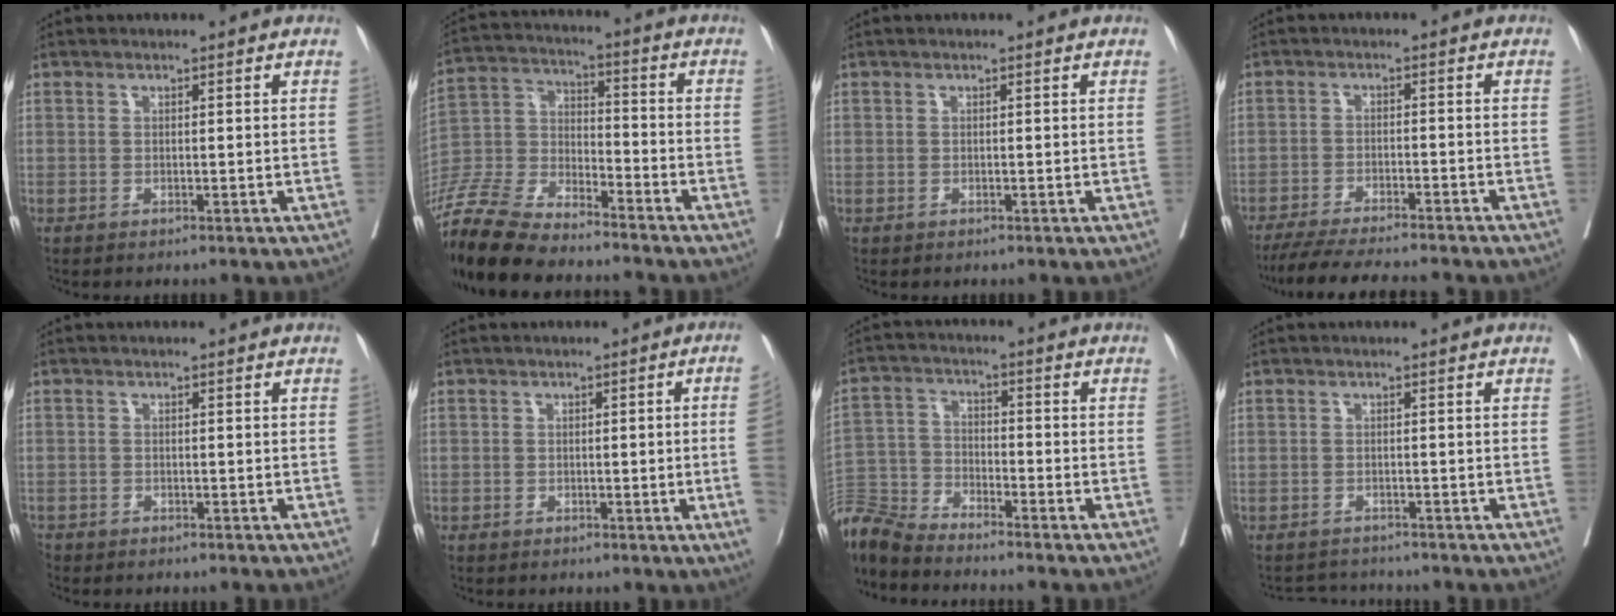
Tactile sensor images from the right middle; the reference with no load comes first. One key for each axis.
{"total": 16.8, "fx": -14.9, "fy": 3.0, "fz": 7.3, "tx": -0.162, "ty": -0.018, "tz": -0.280}
{"total": 0.0}
{"total": 11.8, "fx": -10.5, "fy": 0.6, "fz": 5.5, "tx": -0.076, "ty": -0.019, "tz": -0.157}
{"total": 1.6, "fx": -1.2, "fy": 1.0, "fz": 0.1, "tx": -0.011, "ty": 0.000, "tz": -0.024}
{"total": 4.8, "fx": -0.9, "fy": -0.3, "fz": 4.7, "tx": -0.059, "ty": 0.000, "tz": -0.012}
{"total": 9.3, "fx": -9.1, "fy": 0.5, "fz": 1.7, "tx": -0.042, "ty": -0.001, "tz": -0.184}
{"total": 2.5, "fx": -2.4, "fy": 0.3, "fz": -0.6, "tx": 0.010, "ty": -0.012, "tz": -0.039}